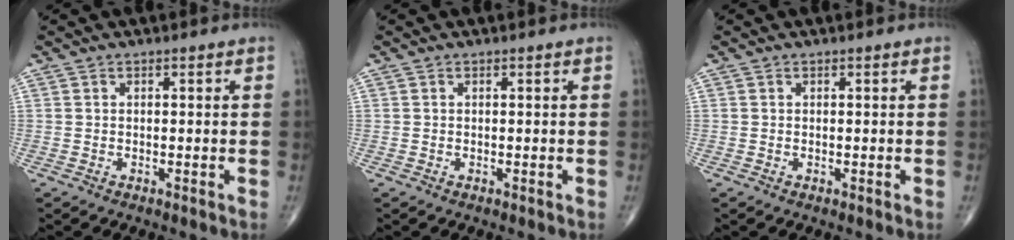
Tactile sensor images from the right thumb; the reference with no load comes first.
{"total": 0.0}
{"total": 0.0}